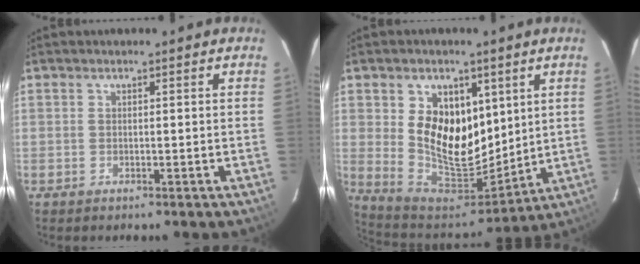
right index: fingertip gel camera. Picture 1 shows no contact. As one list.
[{"total": 15.0, "force": [4.2, 10.1, 10.2], "torque": [-0.189, -0.007, 0.095]}]